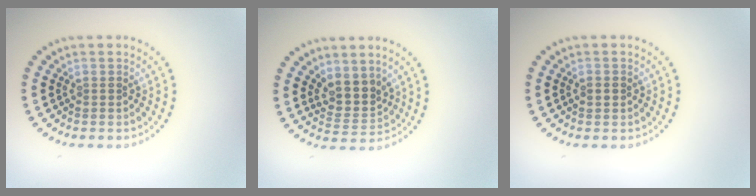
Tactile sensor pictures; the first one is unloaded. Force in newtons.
{"total": 2.9, "press": 2.4, "slide": 1.7}
{"total": 1.3, "press": 1.2, "slide": 0.1}